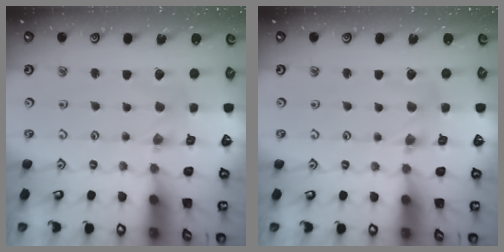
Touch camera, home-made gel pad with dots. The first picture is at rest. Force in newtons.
{"total": 2.5, "press": 2.4, "slide": 0.3}